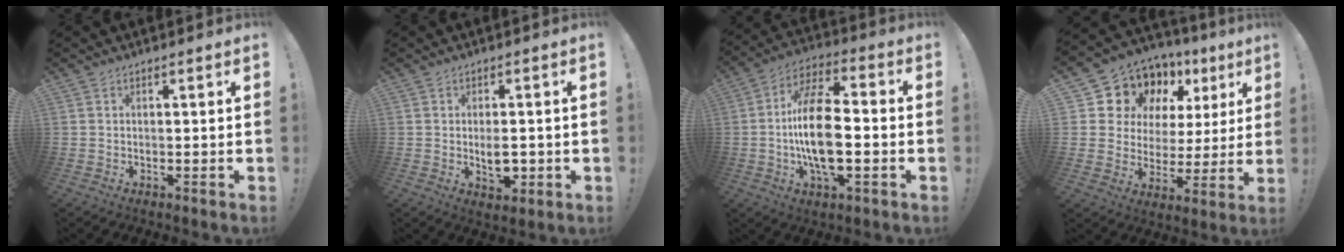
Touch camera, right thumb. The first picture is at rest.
{"total": 5.7, "force": [-0.9, 3.3, 4.5], "torque": [-0.059, 0.001, -0.016]}
{"total": 17.6, "force": [-2.3, 7.9, 15.6], "torque": [-0.302, 0.007, -0.043]}
{"total": 12.8, "force": [8.5, 8.8, 3.9], "torque": [-0.070, -0.068, 0.170]}